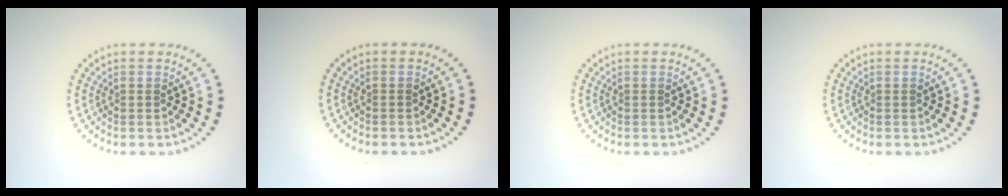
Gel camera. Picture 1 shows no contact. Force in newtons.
{"total": 0.0}
{"total": 0.0}
{"total": 0.0}